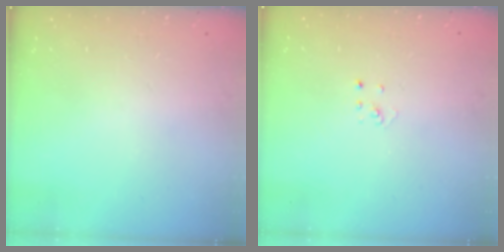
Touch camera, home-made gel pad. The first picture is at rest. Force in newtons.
{"total": 2.1, "press": 2.1, "slide": 0.1}